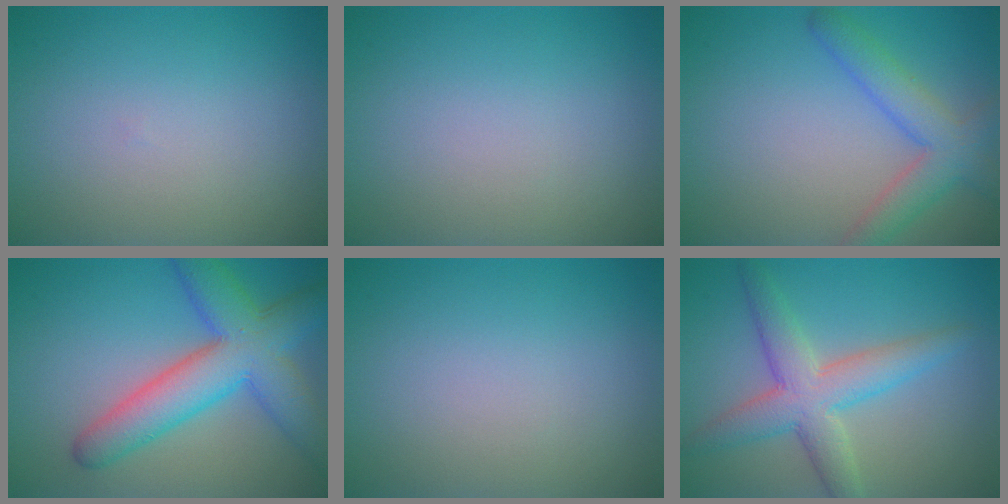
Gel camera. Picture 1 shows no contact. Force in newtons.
{"total": 0.0}
{"total": 4.3, "press": 4.3, "slide": 0.3}
{"total": 8.3, "press": 8.3, "slide": 0.3}
{"total": 0.0}
{"total": 5.4, "press": 5.4, "slide": 0.2}